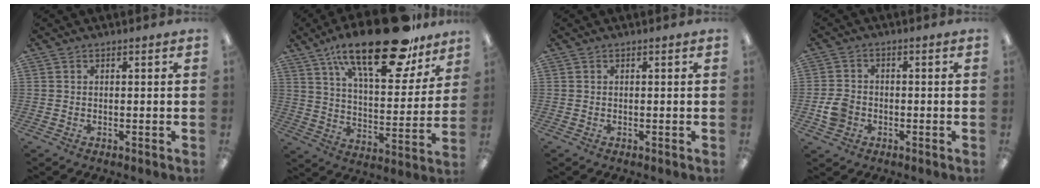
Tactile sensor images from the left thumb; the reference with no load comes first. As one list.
[{"total": 25.4, "force": [17.1, 9.3, 16.2], "torque": [-0.247, -0.101, 0.282]}, {"total": 0.0}, {"total": 4.6, "force": [-1.4, 3.8, 2.2], "torque": [-0.042, 0.007, -0.024]}]